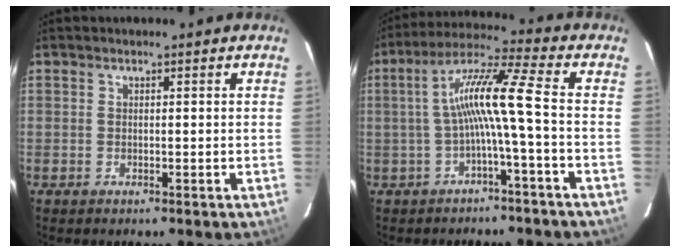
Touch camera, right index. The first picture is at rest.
{"total": 9.3, "force": [-1.9, -0.9, 9.1], "torque": [-0.188, 0.018, -0.031]}